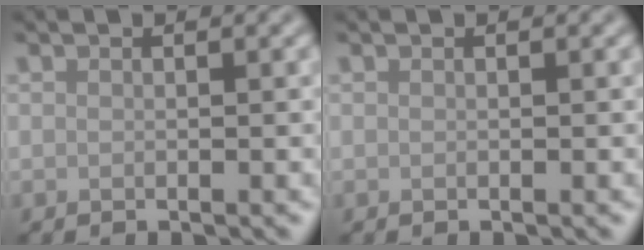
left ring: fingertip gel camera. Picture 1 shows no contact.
{"total": 0.0}